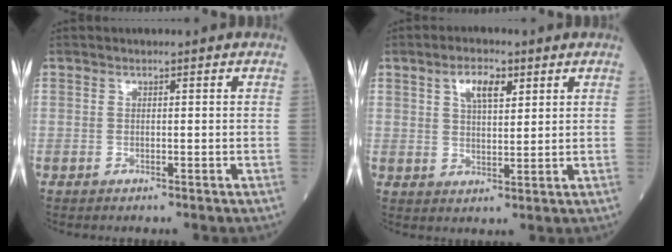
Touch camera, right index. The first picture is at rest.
{"total": 5.1, "force": [2.6, 2.0, 3.9], "torque": [-0.074, 0.006, 0.048]}